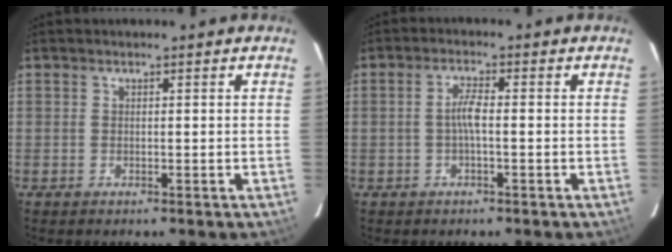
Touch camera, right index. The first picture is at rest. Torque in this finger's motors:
{"motor_torque": [0.40, -0.08, 0.30, 0.07]}